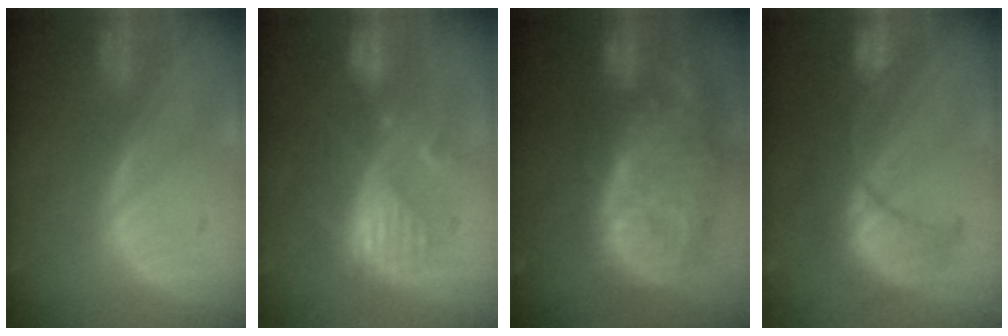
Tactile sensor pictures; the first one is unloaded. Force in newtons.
{"total": 8.8, "press": 8.0, "slide": 3.8}
{"total": 14.0, "press": 12.2, "slide": 6.8}
{"total": 8.7, "press": 8.6, "slide": 1.5}